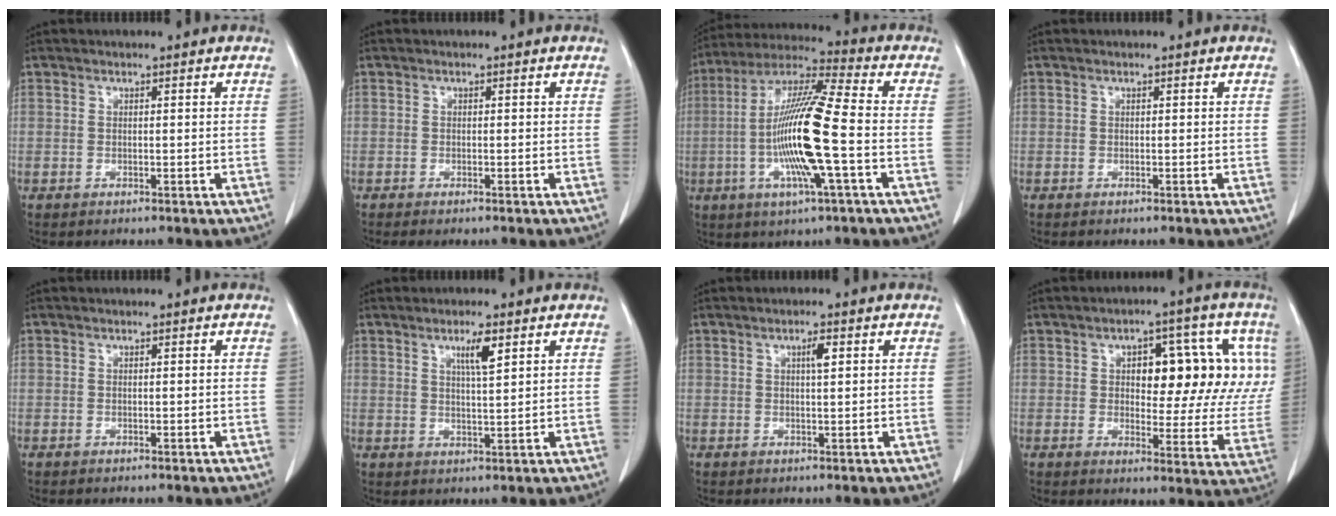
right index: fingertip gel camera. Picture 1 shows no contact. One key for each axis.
{"total": 1.4, "fx": -1.1, "fy": 0.1, "fz": 0.8, "tx": -0.012, "ty": -0.003, "tz": -0.014}
{"total": 15.2, "fx": -2.6, "fy": 0.3, "fz": 14.9, "tx": -0.292, "ty": -0.002, "tz": -0.057}
{"total": 0.0}
{"total": 0.0}
{"total": 4.0, "fx": 2.1, "fy": 0.2, "fz": 3.4, "tx": -0.059, "ty": -0.003, "tz": 0.037}
{"total": 1.9, "fx": 0.7, "fy": 0.3, "fz": 1.8, "tx": -0.032, "ty": 0.000, "tz": 0.012}
{"total": 15.1, "fx": 3.9, "fy": 7.0, "fz": 12.8, "tx": -0.153, "ty": 0.022, "tz": 0.053}